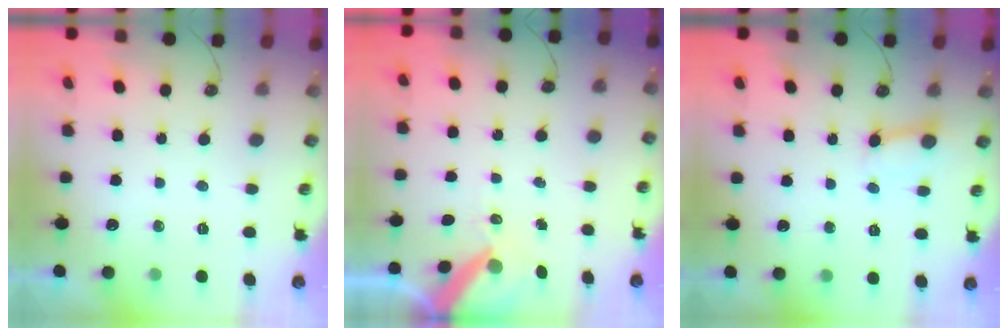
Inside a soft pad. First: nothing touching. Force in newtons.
{"total": 8.6, "press": 8.5, "slide": 1.3}
{"total": 3.0, "press": 3.0, "slide": 0.5}